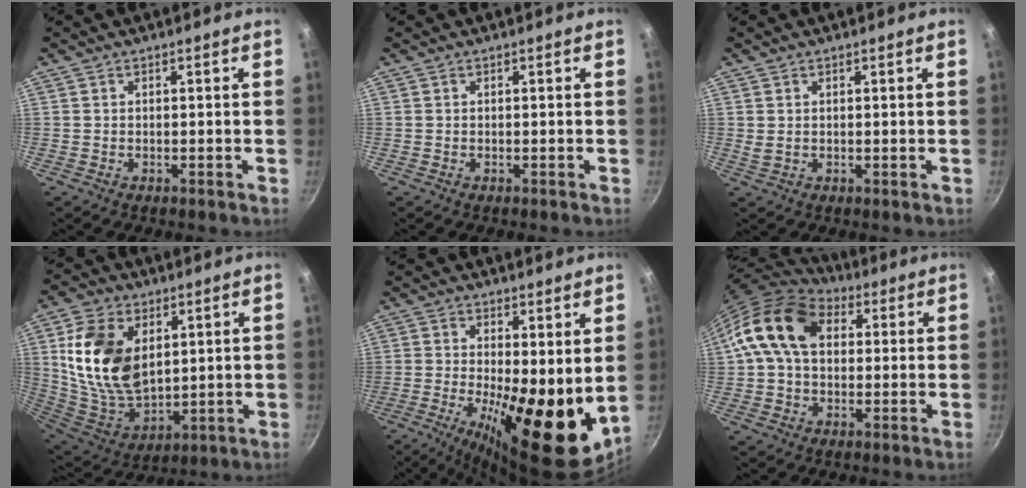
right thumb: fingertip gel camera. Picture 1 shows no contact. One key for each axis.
{"total": 0.0}
{"total": 1.2, "fx": 0.7, "fy": 0.5, "fz": 0.9, "tx": -0.017, "ty": -0.006, "tz": 0.014}
{"total": 18.0, "fx": 4.7, "fy": 11.5, "fz": 13.0, "tx": -0.226, "ty": -0.033, "tz": 0.103}
{"total": 17.5, "fx": -0.7, "fy": 6.4, "fz": 16.3, "tx": -0.230, "ty": -0.029, "tz": -0.005}
{"total": 14.7, "fx": 3.1, "fy": 10.4, "fz": 9.9, "tx": -0.153, "ty": 0.022, "tz": 0.037}